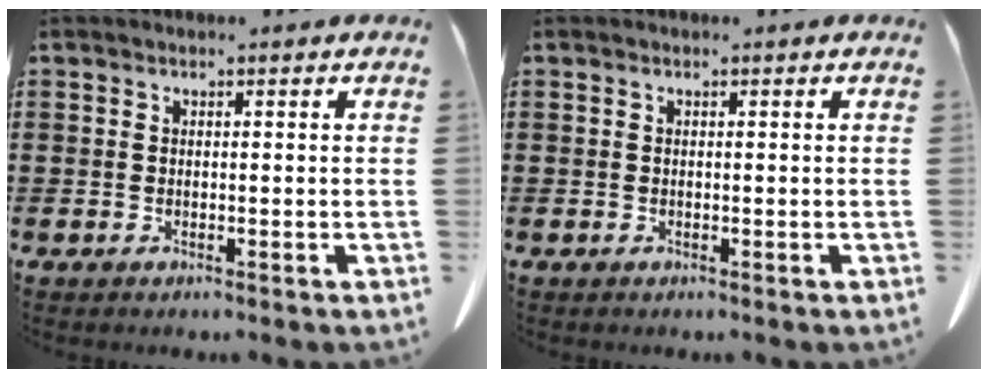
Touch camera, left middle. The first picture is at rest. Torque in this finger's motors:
{"motor_torque": [0.00, 0.00, 0.00, 0.00]}